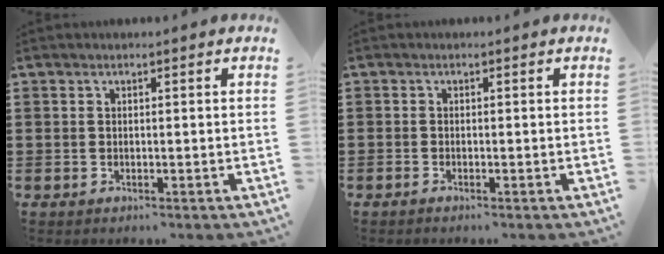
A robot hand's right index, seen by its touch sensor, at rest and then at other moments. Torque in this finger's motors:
{"motor_torque": [0.14, -0.07, 0.06, 0.01]}